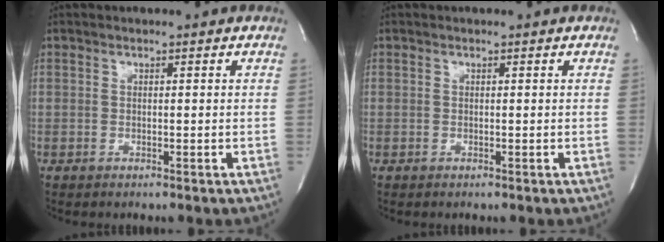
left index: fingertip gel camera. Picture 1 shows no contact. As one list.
[{"total": 0.0}]